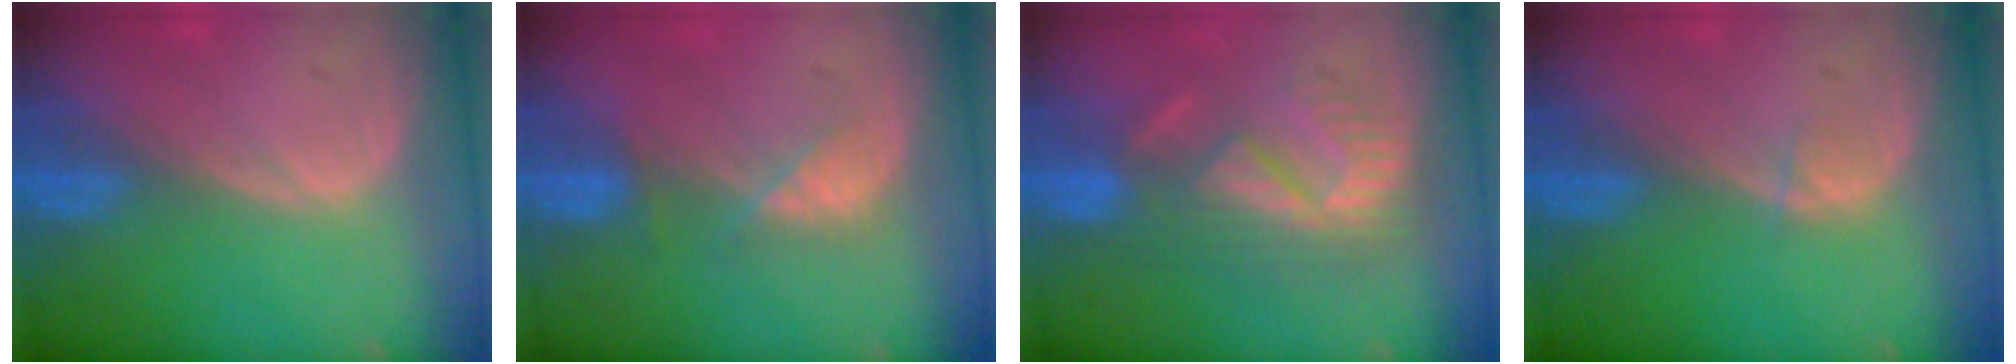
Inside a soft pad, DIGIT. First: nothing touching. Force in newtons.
{"total": 3.3, "press": 3.2, "slide": 0.7}
{"total": 9.1, "press": 8.1, "slide": 4.1}
{"total": 0.8, "press": 0.8, "slide": 0.1}